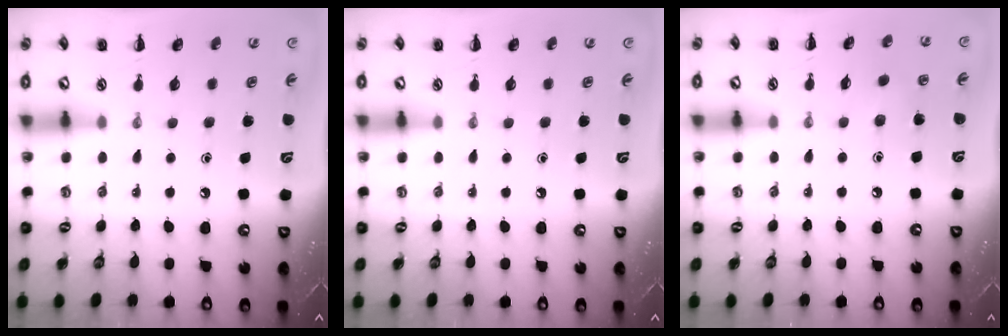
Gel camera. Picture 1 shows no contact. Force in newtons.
{"total": 0.0}
{"total": 4.6, "press": 4.5, "slide": 0.8}